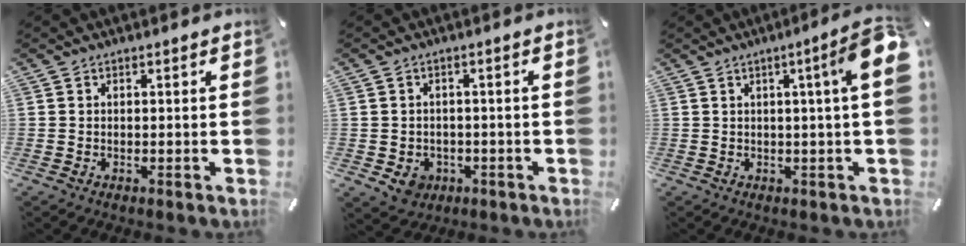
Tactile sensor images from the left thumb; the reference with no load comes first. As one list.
[{"total": 4.6, "force": [-1.4, 4.1, 1.5], "torque": [-0.016, 0.004, -0.026]}, {"total": 8.5, "force": [2.3, 0.2, 8.2], "torque": [-0.125, -0.012, 0.034]}]